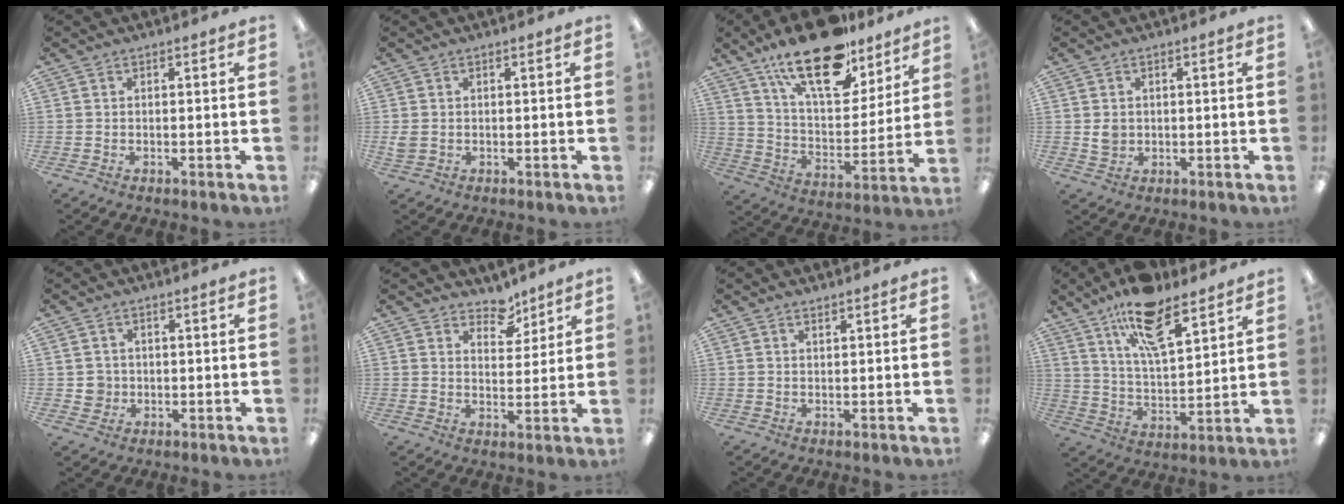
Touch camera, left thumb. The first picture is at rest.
{"total": 1.7, "force": [0.3, 1.3, 0.9], "torque": [-0.019, 0.004, 0.004]}
{"total": 23.0, "force": [16.1, 9.5, 13.4], "torque": [-0.215, -0.091, 0.276]}
{"total": 2.7, "force": [0.6, 2.3, 1.2], "torque": [-0.018, 0.000, 0.009]}
{"total": 2.8, "force": [0.2, 2.8, 0.4], "torque": [-0.005, 0.000, 0.001]}
{"total": 6.9, "force": [5.6, 3.4, 2.0], "torque": [-0.016, -0.034, 0.099]}
{"total": 1.0, "force": [0.9, 0.1, 0.4], "torque": [-0.009, -0.001, 0.016]}
{"total": 15.7, "force": [11.0, 5.4, 9.9], "torque": [-0.168, -0.047, 0.185]}